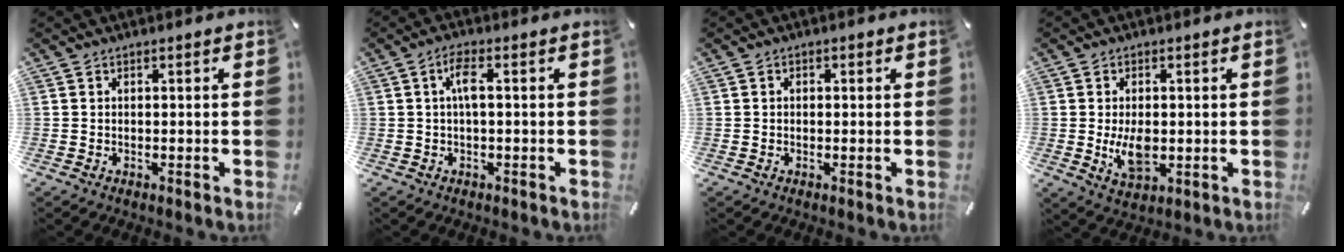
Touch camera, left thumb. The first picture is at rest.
{"total": 4.1, "force": [0.3, 1.1, 4.0], "torque": [-0.079, 0.007, 0.003]}
{"total": 0.8, "force": [0.0, 0.7, 0.3], "torque": [-0.006, 0.006, -0.002]}
{"total": 7.0, "force": [-0.4, 4.1, 5.7], "torque": [-0.127, -0.008, -0.011]}